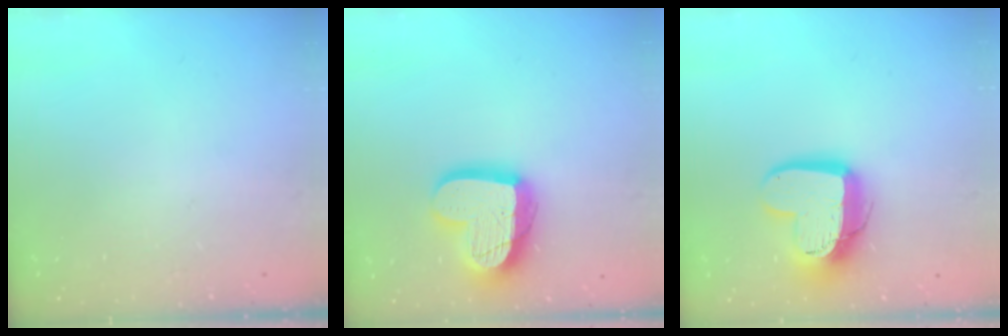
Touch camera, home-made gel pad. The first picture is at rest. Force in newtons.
{"total": 19.1, "press": 19.0, "slide": 2.0}
{"total": 16.9, "press": 16.9, "slide": 1.4}